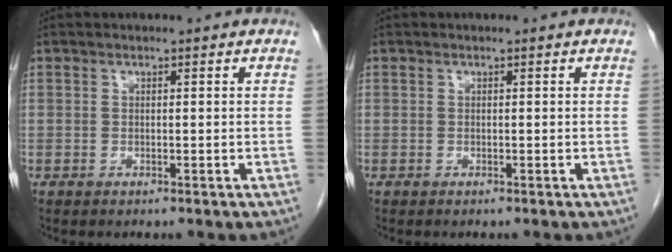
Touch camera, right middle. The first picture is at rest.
{"total": 0.0}